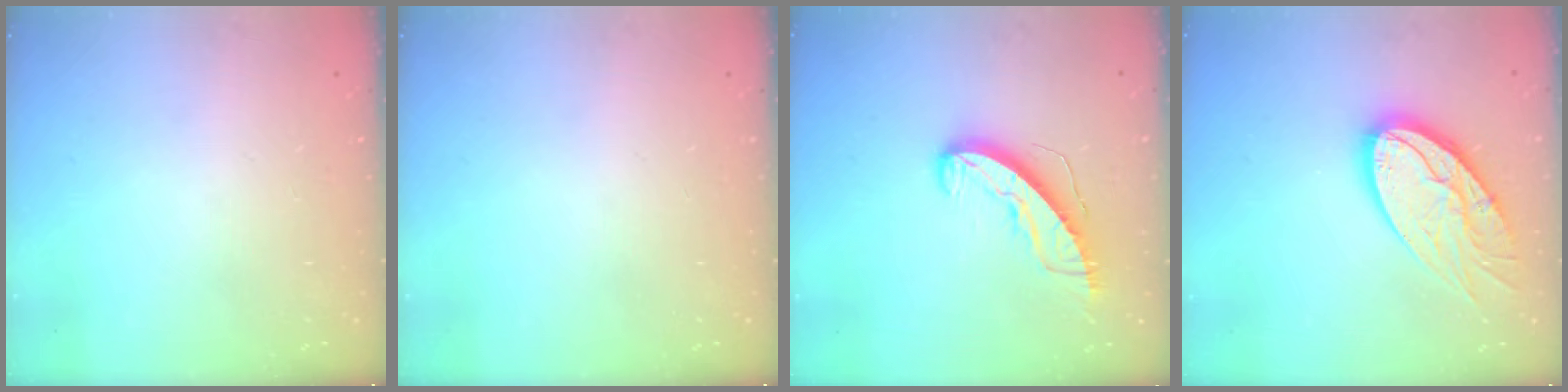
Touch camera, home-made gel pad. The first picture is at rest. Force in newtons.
{"total": 0.0}
{"total": 9.4, "press": 9.4, "slide": 0.3}
{"total": 18.4, "press": 18.4, "slide": 1.7}